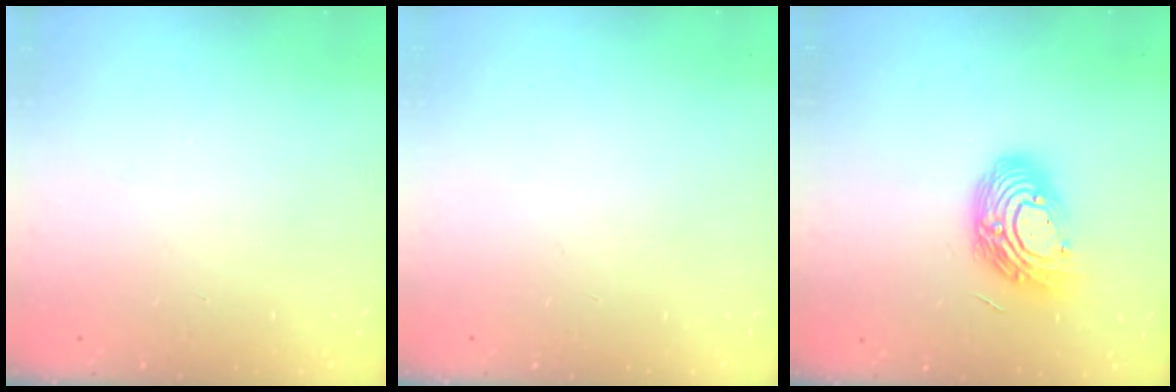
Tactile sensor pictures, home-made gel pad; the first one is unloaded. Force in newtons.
{"total": 0.0}
{"total": 14.2, "press": 14.1, "slide": 1.2}